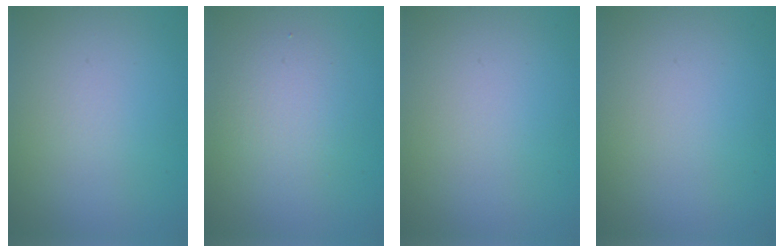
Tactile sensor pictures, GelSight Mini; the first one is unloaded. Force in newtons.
{"total": 2.6, "press": 2.6, "slide": 0.0}
{"total": 0.0}
{"total": 0.0}